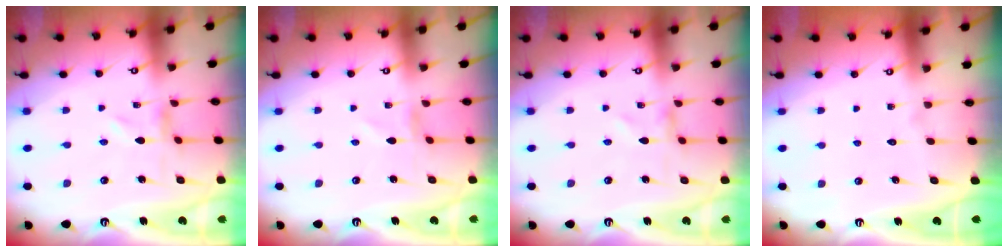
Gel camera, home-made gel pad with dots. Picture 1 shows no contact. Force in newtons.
{"total": 0.0}
{"total": 0.0}
{"total": 1.7, "press": 1.7, "slide": 0.1}